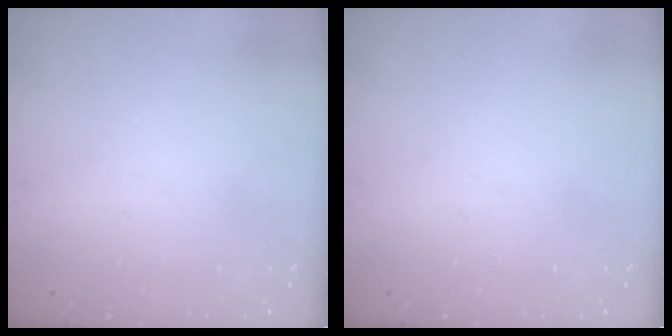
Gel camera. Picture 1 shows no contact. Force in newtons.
{"total": 0.0}